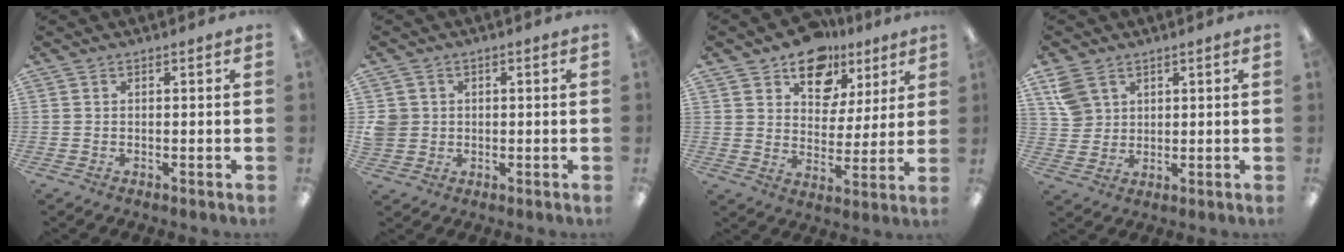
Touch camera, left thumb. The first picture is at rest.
{"total": 4.0, "force": [0.3, 3.9, 0.8], "torque": [-0.013, 0.006, 0.005]}
{"total": 12.5, "force": [9.1, 8.0, 3.3], "torque": [-0.059, -0.059, 0.170]}
{"total": 6.5, "force": [3.5, 4.9, 2.3], "torque": [-0.048, 0.000, 0.068]}